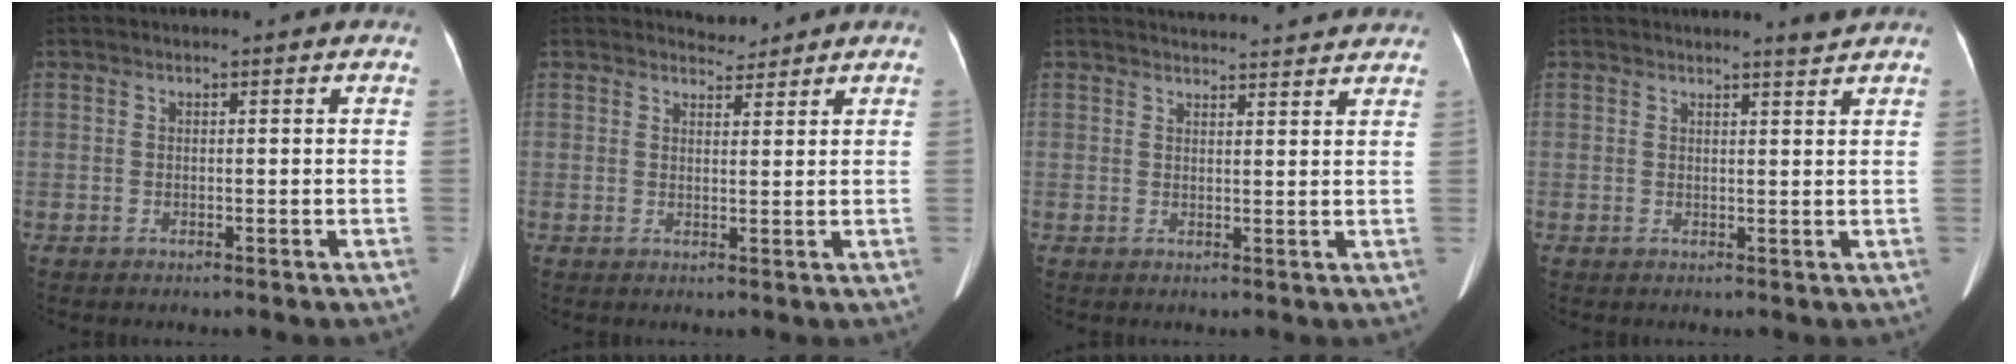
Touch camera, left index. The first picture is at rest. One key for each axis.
{"total": 2.1, "fx": 2.1, "fy": 0.3, "fz": -0.3, "tx": 0.000, "ty": -0.001, "tz": 0.035}
{"total": 9.0, "fx": 8.8, "fy": 0.6, "fz": 2.0, "tx": -0.023, "ty": 0.017, "tz": 0.097}
{"total": 1.8, "fx": 1.7, "fy": -0.7, "fz": 0.1, "tx": -0.014, "ty": -0.011, "tz": 0.026}